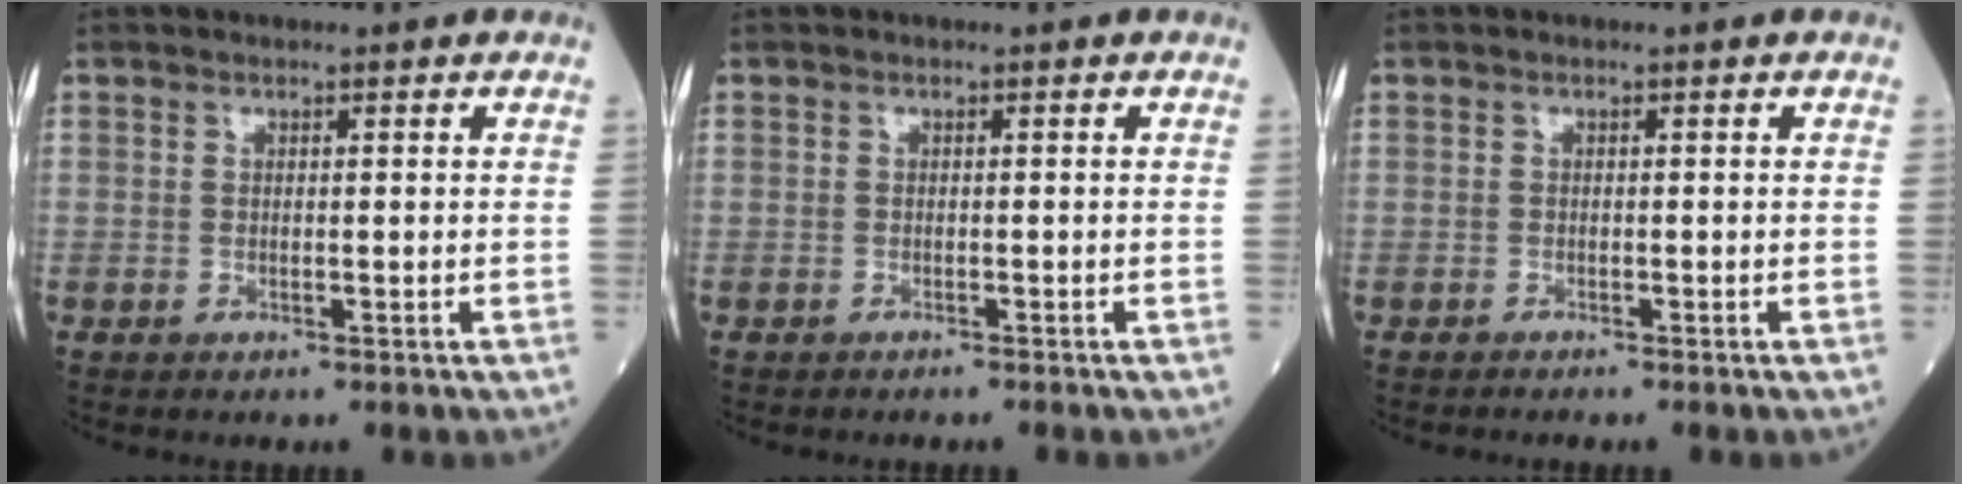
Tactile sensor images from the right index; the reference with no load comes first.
{"total": 1.2, "force": [-1.1, 0.0, 0.2], "torque": [-0.006, -0.001, -0.016]}
{"total": 0.8, "force": [-0.7, -0.1, 0.1], "torque": [-0.004, -0.001, -0.015]}